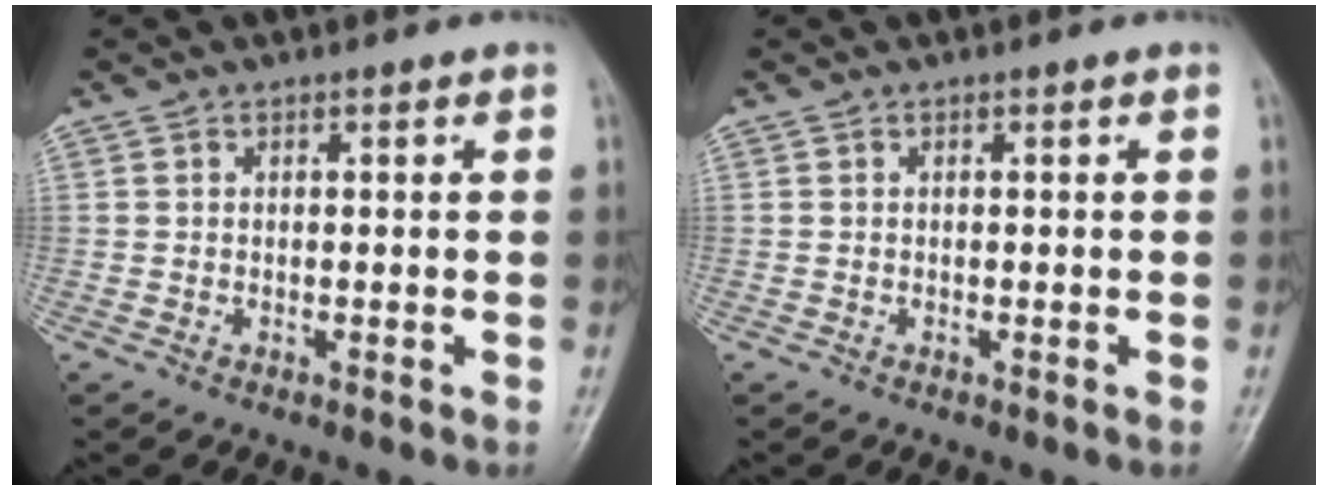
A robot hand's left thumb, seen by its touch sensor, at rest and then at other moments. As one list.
[{"total": 0.0}]